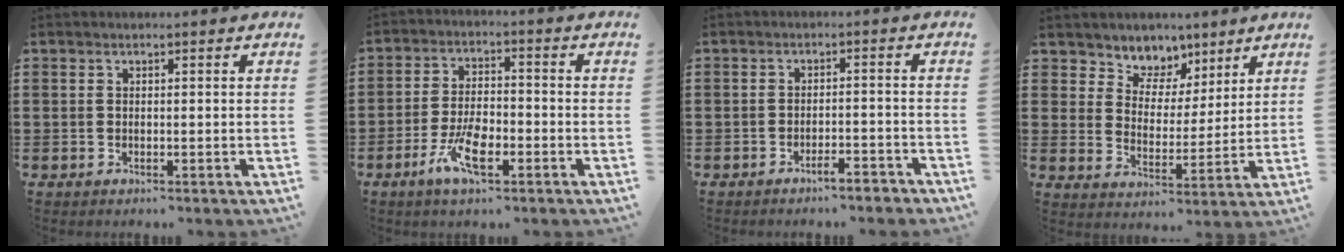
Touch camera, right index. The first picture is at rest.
{"total": 7.0, "force": [-3.4, 2.8, 5.5], "torque": [-0.120, -0.002, -0.066]}
{"total": 3.1, "force": [-2.8, 0.2, 1.3], "torque": [-0.024, -0.002, -0.056]}
{"total": 5.8, "force": [4.3, 3.9, -0.4], "torque": [-0.032, -0.026, 0.078]}